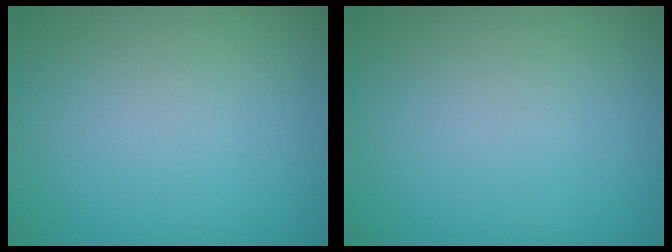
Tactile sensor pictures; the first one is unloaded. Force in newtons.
{"total": 0.0}